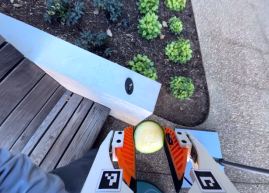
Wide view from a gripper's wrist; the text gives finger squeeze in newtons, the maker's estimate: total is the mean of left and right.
{"total": 11.8, "left": 12.3, "right": 11.3}